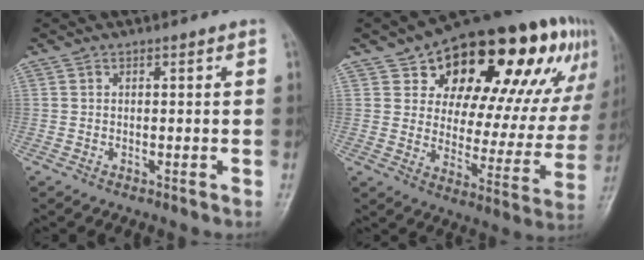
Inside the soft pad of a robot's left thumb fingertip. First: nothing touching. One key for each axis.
{"total": 29.8, "fx": 15.0, "fy": 15.1, "fz": 20.8, "tx": -0.249, "ty": 0.001, "tz": 0.219}